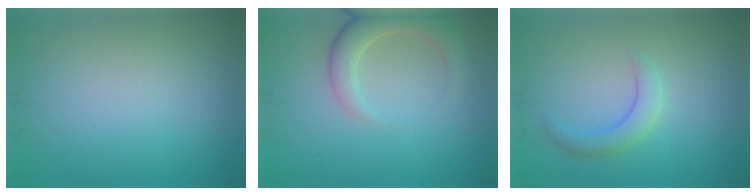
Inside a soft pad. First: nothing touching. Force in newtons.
{"total": 3.7, "press": 3.6, "slide": 0.4}
{"total": 2.3, "press": 2.2, "slide": 0.2}